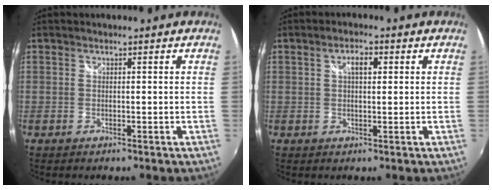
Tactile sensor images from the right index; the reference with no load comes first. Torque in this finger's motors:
{"motor_torque": [0.34, 0.21, 0.15, 0.05]}